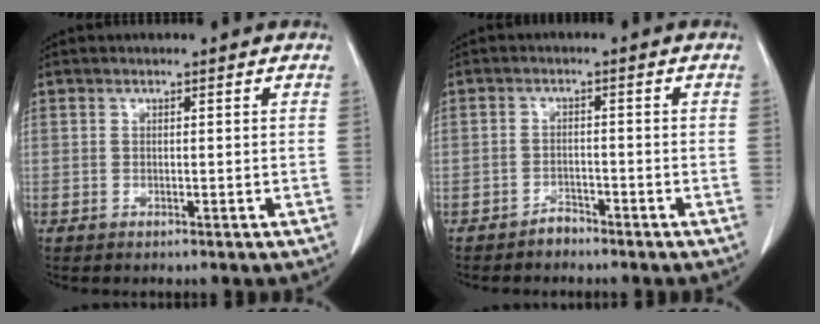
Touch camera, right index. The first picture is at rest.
{"total": 2.0, "force": [-1.7, 1.1, 0.1], "torque": [-0.002, 0.005, -0.029]}